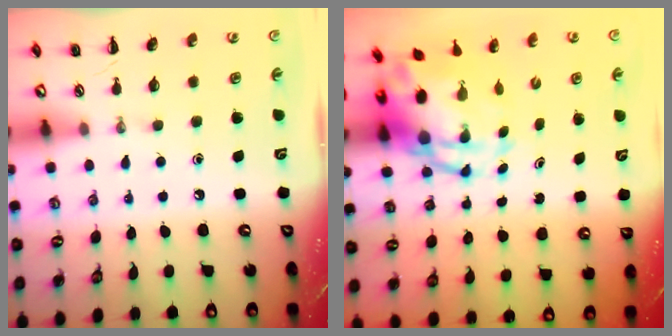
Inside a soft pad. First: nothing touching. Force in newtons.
{"total": 8.1, "press": 7.8, "slide": 2.0}